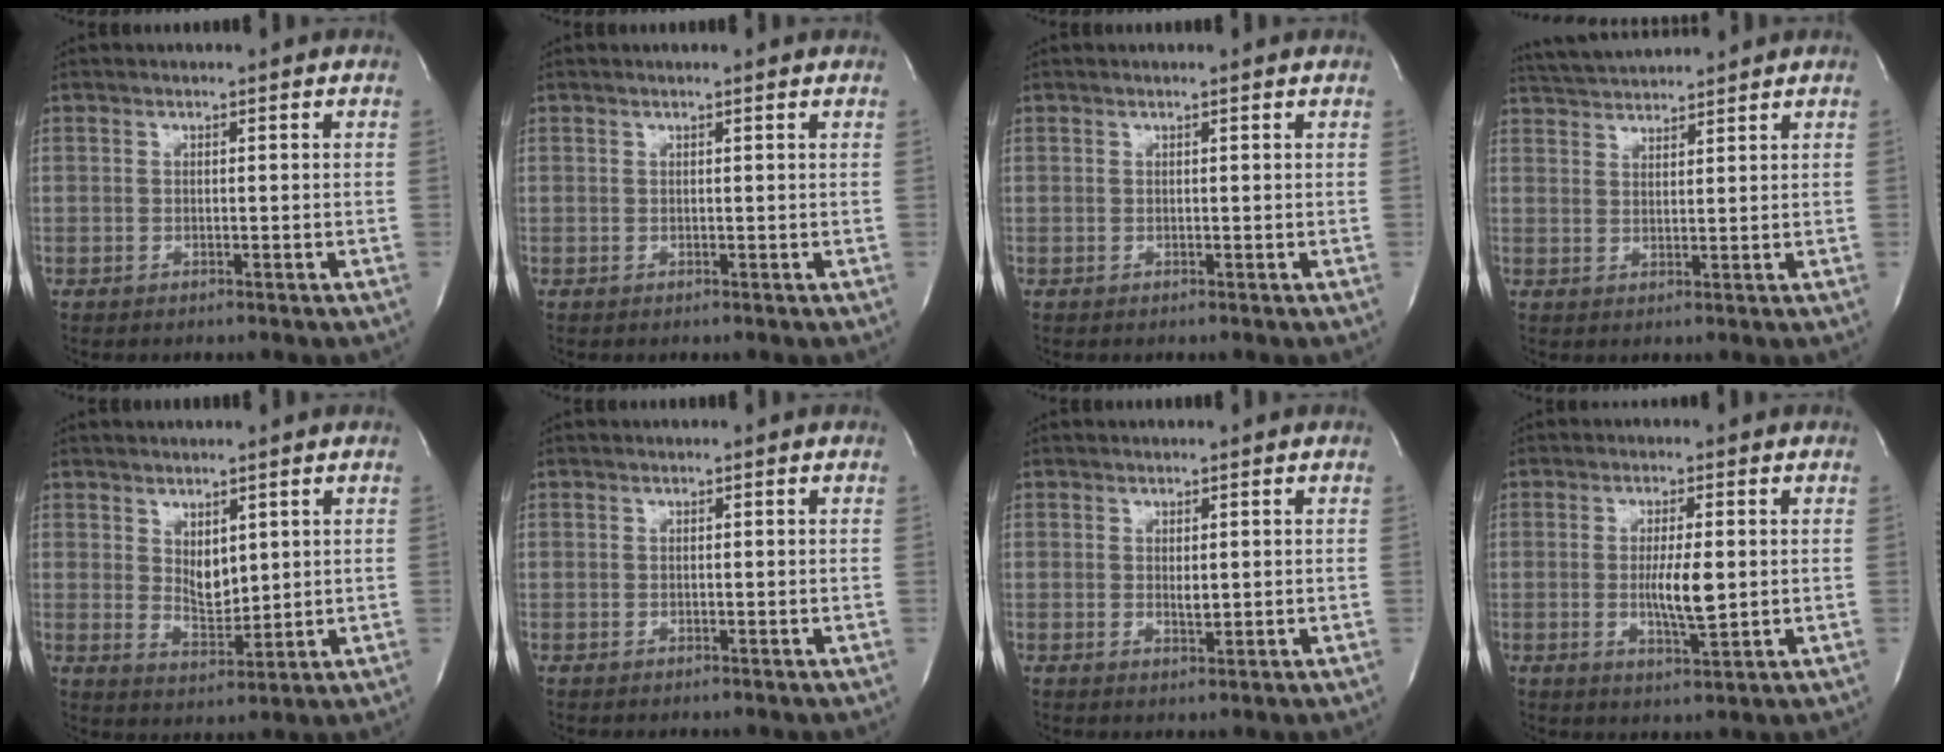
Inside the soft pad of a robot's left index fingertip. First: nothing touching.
{"total": 1.1, "force": [1.0, -0.1, 0.4], "torque": [-0.016, 0.007, 0.016]}
{"total": 0.8, "force": [0.8, -0.1, 0.3], "torque": [-0.012, 0.004, 0.013]}
{"total": 8.5, "force": [8.3, -0.2, 2.1], "torque": [-0.051, 0.025, 0.144]}
{"total": 4.3, "force": [1.7, 2.2, 3.3], "torque": [-0.063, -0.007, 0.042]}
{"total": 0.0}
{"total": 1.4, "force": [0.3, 0.5, 1.3], "torque": [-0.025, -0.005, 0.009]}
{"total": 5.4, "force": [-0.1, 1.0, 5.3], "torque": [-0.097, -0.009, -0.001]}